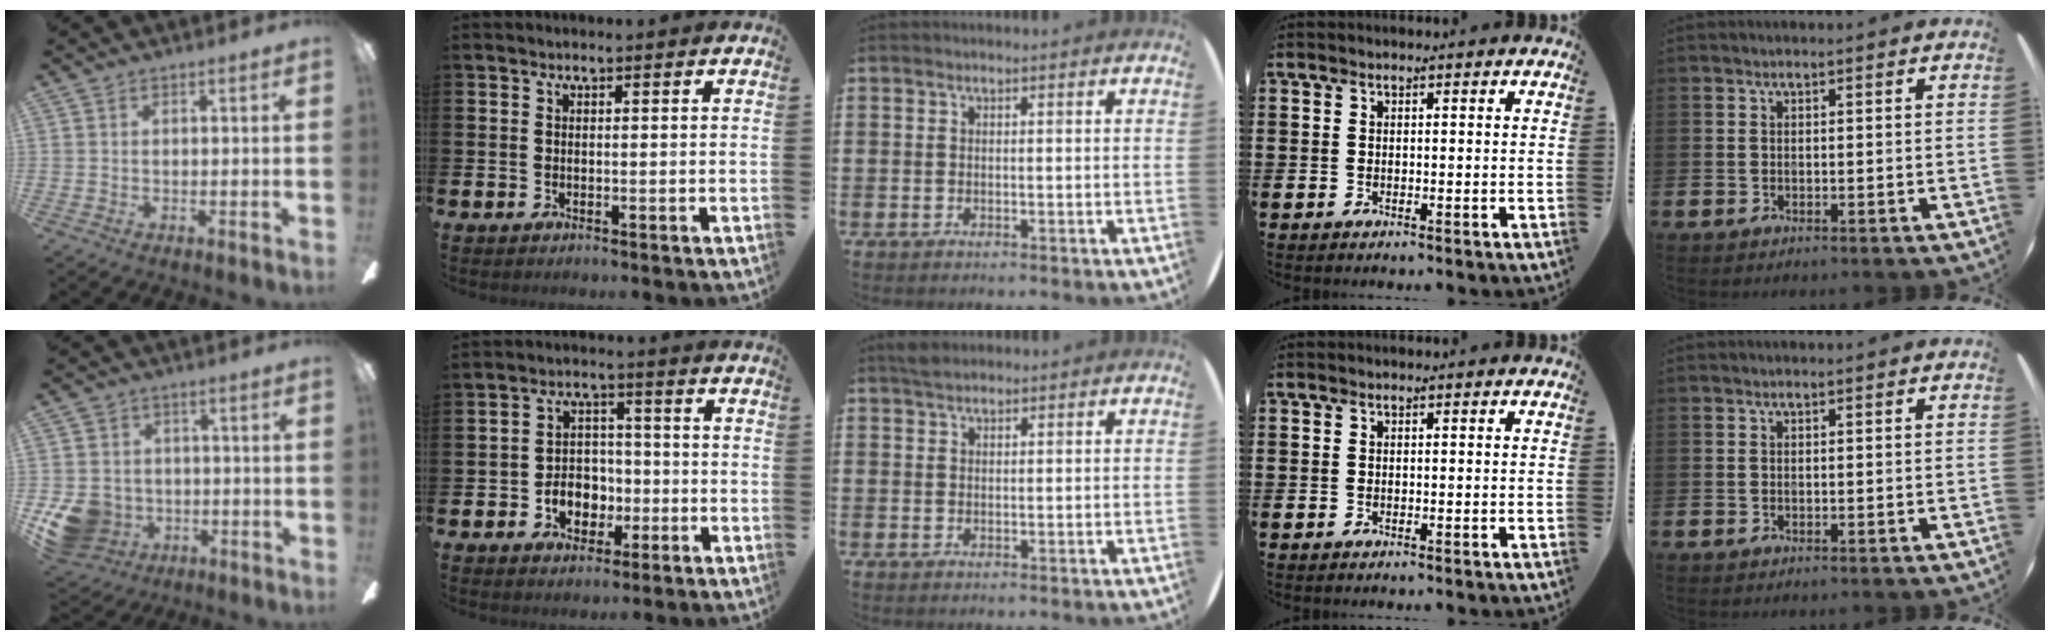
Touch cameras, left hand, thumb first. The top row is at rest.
{"thumb": {"total": 10.8, "force": [-3.7, 9.3, 3.8], "torque": [-0.107, 0.024, -0.063]}, "index": {"total": 5.1, "force": [-1.7, 4.2, 2.3], "torque": [-0.034, 0.004, -0.038]}, "middle": {"total": 1.6, "force": [1.4, 0.5, 0.5], "torque": [-0.004, 0.000, 0.025]}}